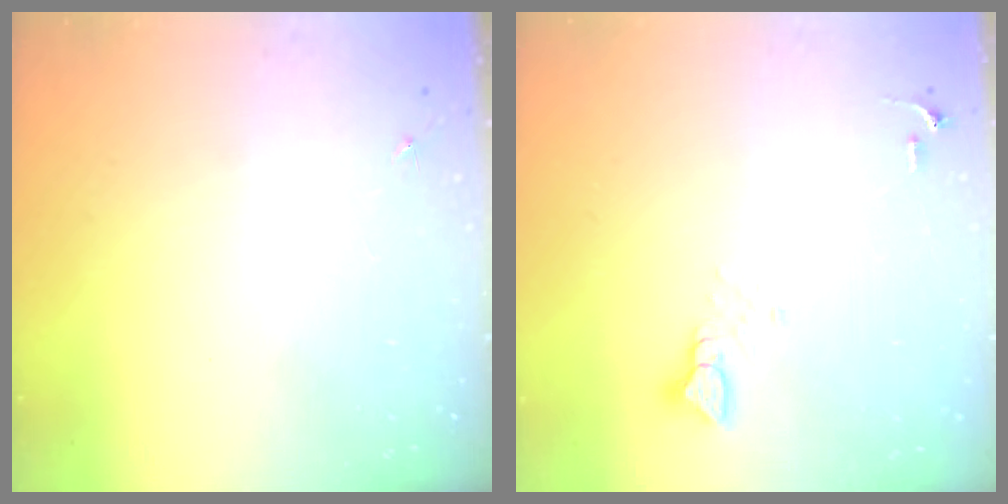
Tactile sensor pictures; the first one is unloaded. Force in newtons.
{"total": 3.6, "press": 3.6, "slide": 0.2}